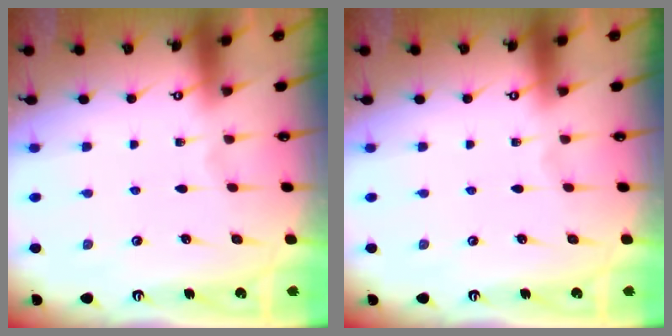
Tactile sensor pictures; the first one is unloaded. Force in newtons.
{"total": 0.0}